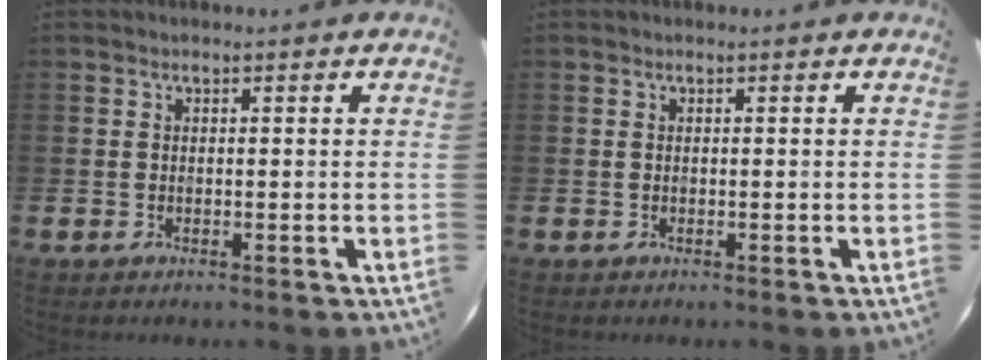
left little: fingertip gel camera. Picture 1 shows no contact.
{"total": 0.0}